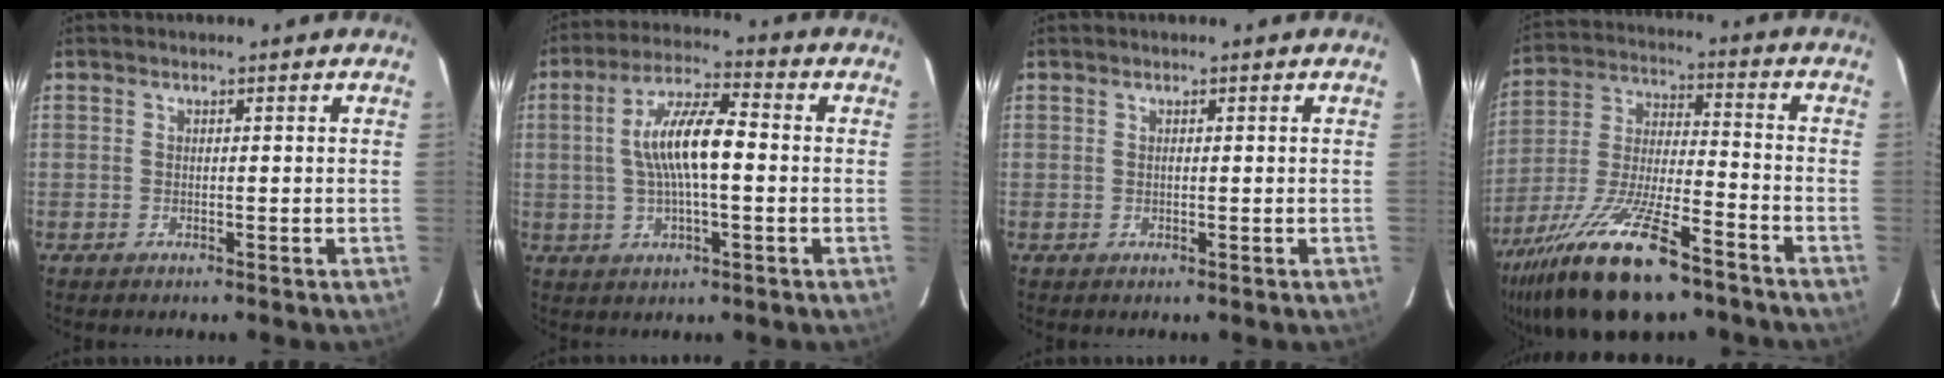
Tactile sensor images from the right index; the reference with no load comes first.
{"total": 10.8, "force": [0.0, 2.8, 10.4], "torque": [-0.194, 0.013, 0.001]}
{"total": 0.0}
{"total": 22.1, "force": [-14.7, 6.4, 15.3], "torque": [-0.308, -0.044, -0.259]}